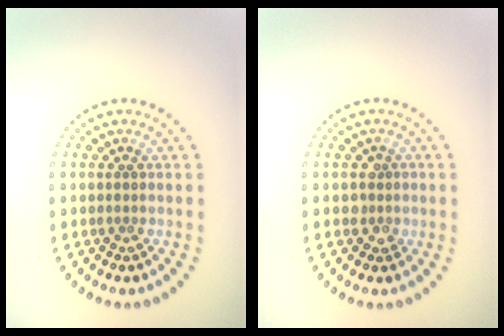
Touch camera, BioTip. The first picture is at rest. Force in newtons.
{"total": 1.3, "press": 1.2, "slide": 0.6}